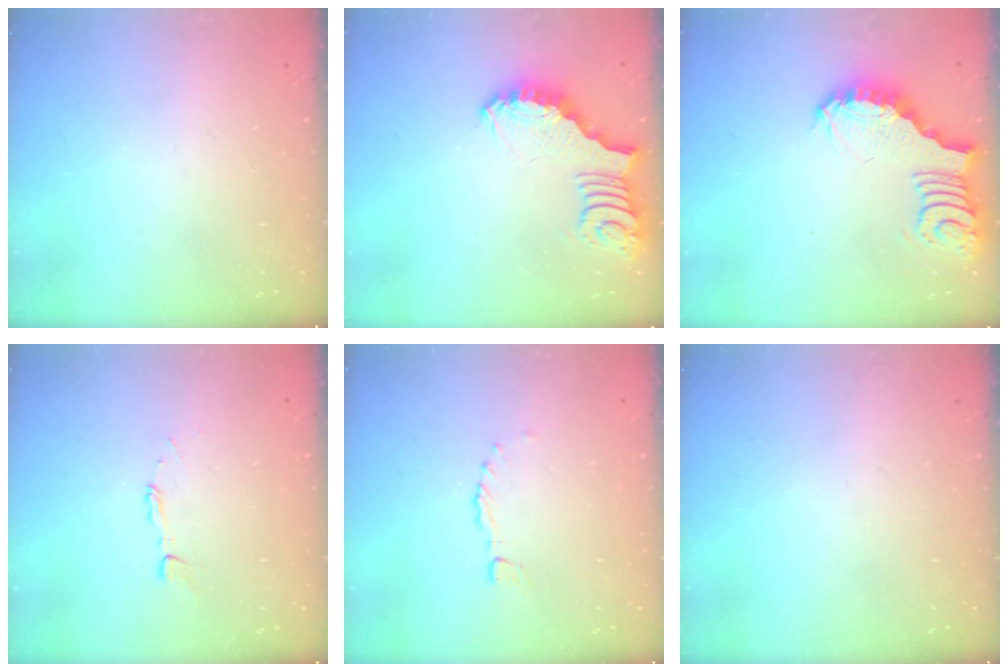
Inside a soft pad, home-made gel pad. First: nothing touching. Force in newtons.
{"total": 3.3, "press": 3.3, "slide": 0.8}
{"total": 3.7, "press": 3.6, "slide": 0.6}
{"total": 2.7, "press": 2.7, "slide": 0.2}
{"total": 0.0}
{"total": 0.0}